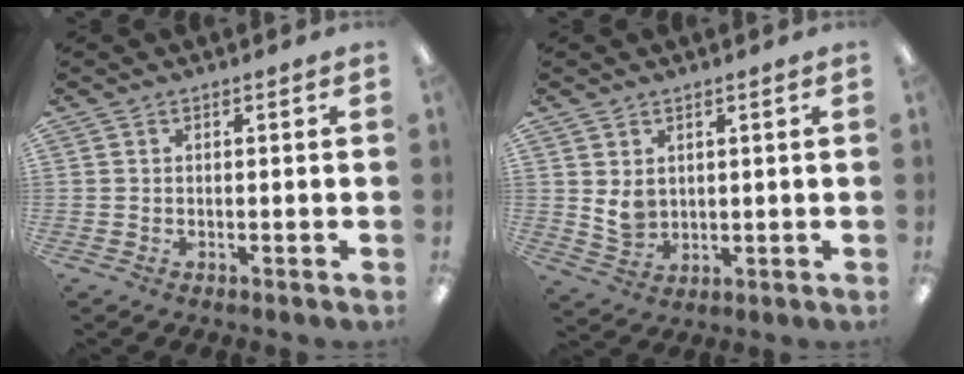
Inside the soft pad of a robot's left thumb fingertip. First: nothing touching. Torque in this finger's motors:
{"motor_torque": [0.31, 1.11, 0.36, -0.58, 0.01]}